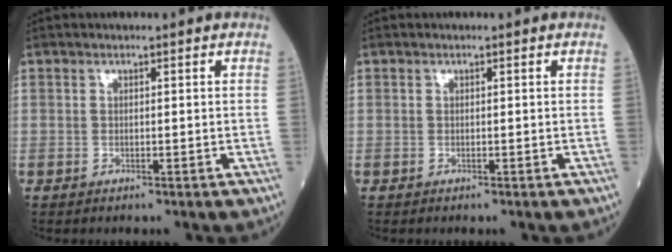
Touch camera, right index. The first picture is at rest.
{"total": 0.0}